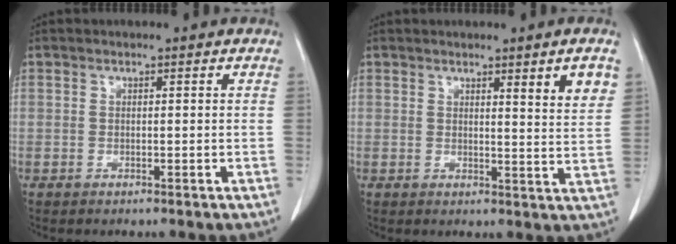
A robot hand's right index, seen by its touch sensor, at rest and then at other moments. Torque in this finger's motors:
{"motor_torque": [0.07, 0.16, 0.06, 0.02]}